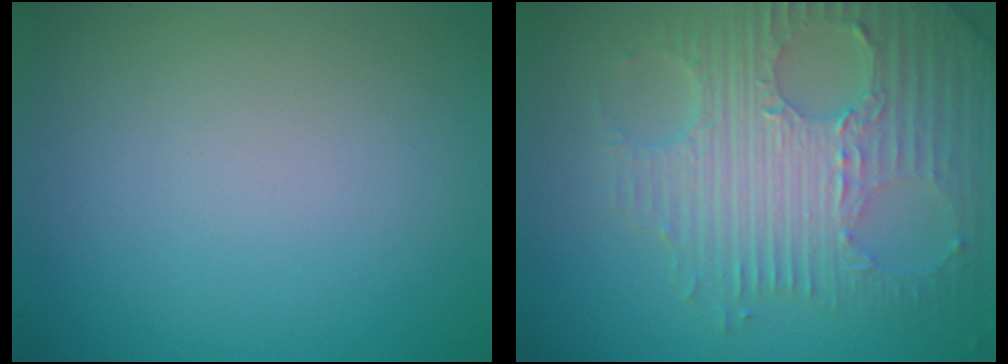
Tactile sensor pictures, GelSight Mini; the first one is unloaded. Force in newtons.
{"total": 8.1, "press": 5.7, "slide": 5.7}